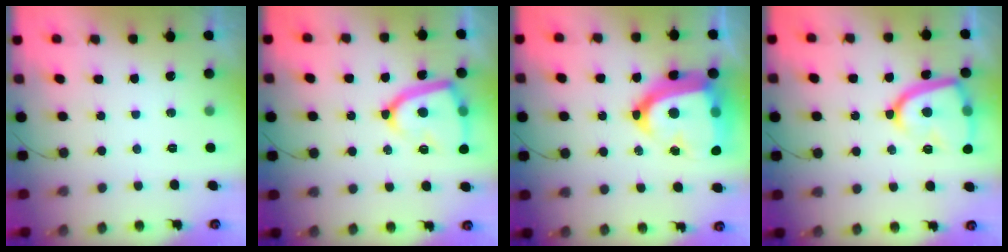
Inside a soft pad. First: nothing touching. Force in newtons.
{"total": 15.1, "press": 15.1, "slide": 1.2}
{"total": 26.5, "press": 26.4, "slide": 2.5}
{"total": 16.8, "press": 16.8, "slide": 1.5}